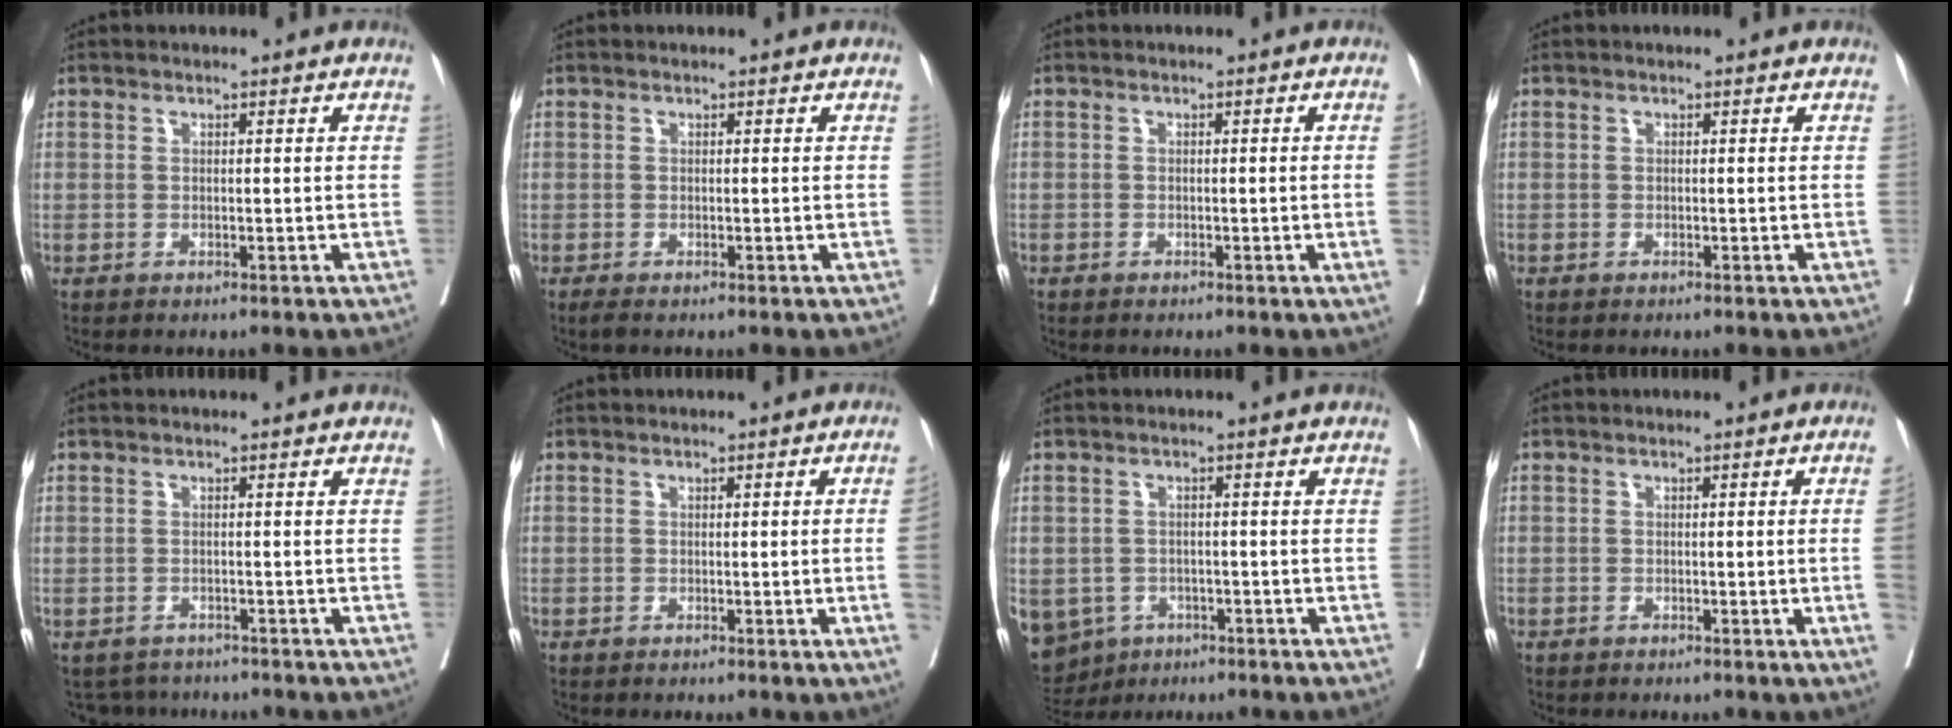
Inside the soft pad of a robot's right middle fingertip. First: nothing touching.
{"total": 1.2, "force": [-1.0, 0.2, 0.7], "torque": [-0.017, -0.006, -0.019]}
{"total": 0.8, "force": [-0.4, 0.0, 0.7], "torque": [-0.010, 0.002, -0.007]}
{"total": 0.0}
{"total": 3.8, "force": [-3.5, 1.4, -0.4], "torque": [0.008, 0.002, -0.052]}
{"total": 3.0, "force": [-0.7, -0.3, 2.9], "torque": [-0.036, 0.004, -0.007]}
{"total": 11.6, "force": [-5.8, 9.5, 3.3], "torque": [-0.103, -0.001, -0.074]}
{"total": 2.7, "force": [-0.7, -0.4, 2.6], "torque": [-0.031, 0.002, -0.012]}